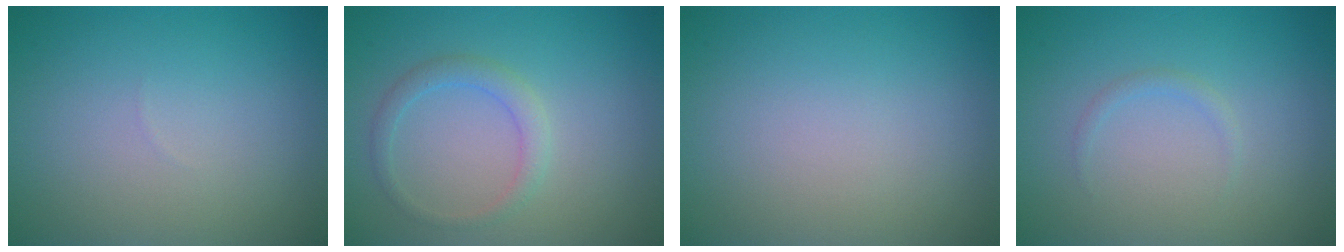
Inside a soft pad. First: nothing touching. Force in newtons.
{"total": 1.8, "press": 1.8, "slide": 0.0}
{"total": 0.0}
{"total": 0.7, "press": 0.7, "slide": 0.1}